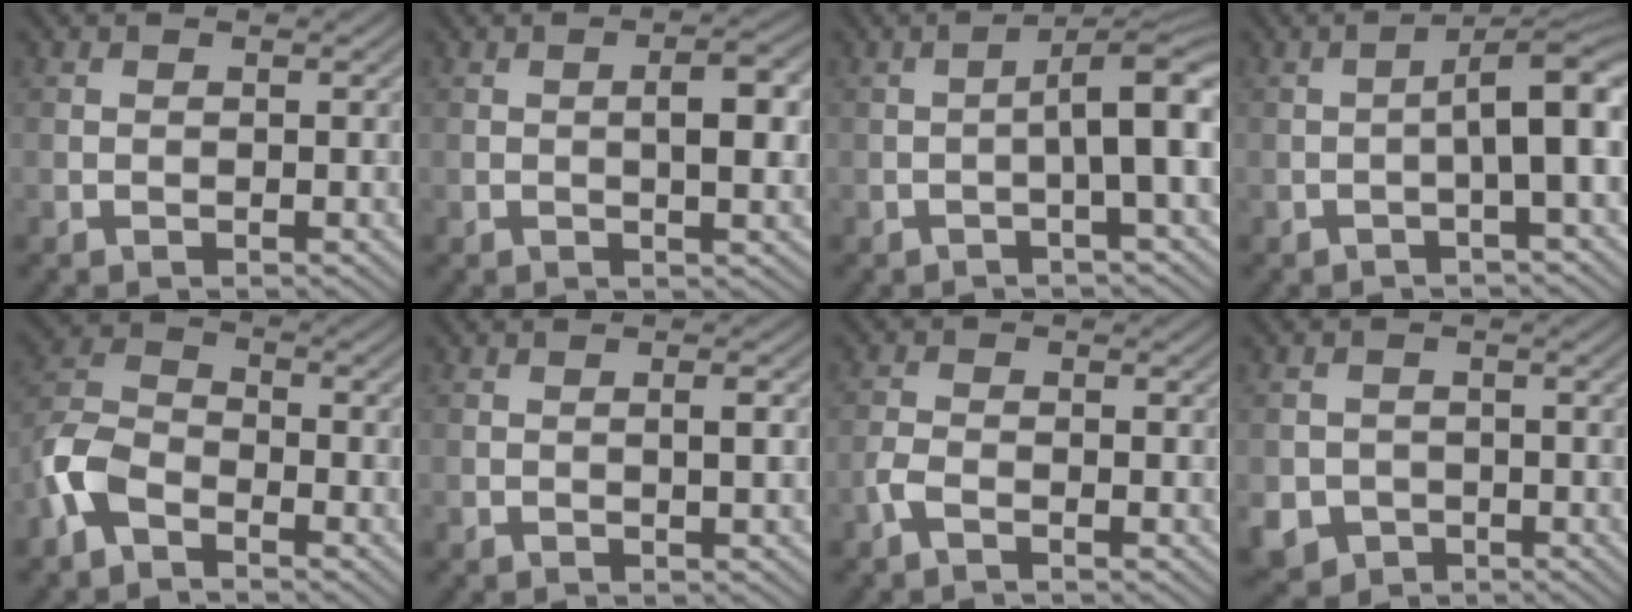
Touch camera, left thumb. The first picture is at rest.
{"total": 4.0, "force": [0.2, 1.1, 3.9], "torque": [-0.062, 0.006, 0.003]}
{"total": 6.6, "force": [-0.6, 1.0, 6.4], "torque": [-0.097, 0.019, -0.018]}
{"total": 6.3, "force": [-0.8, 1.1, 6.1], "torque": [-0.091, 0.021, -0.018]}
{"total": 6.3, "force": [-3.7, 3.2, 4.0], "torque": [-0.094, 0.002, -0.097]}
{"total": 1.3, "force": [0.1, 0.0, 1.3], "torque": [-0.026, 0.003, 0.000]}
{"total": 1.9, "force": [-1.2, 0.5, 1.3], "torque": [-0.034, 0.001, -0.032]}
{"total": 4.3, "force": [-1.8, 3.7, 1.3], "torque": [-0.030, -0.013, -0.039]}